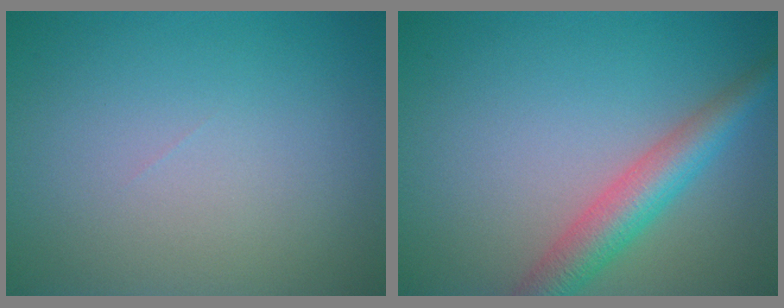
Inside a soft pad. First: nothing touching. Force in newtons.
{"total": 4.6, "press": 4.6, "slide": 0.1}